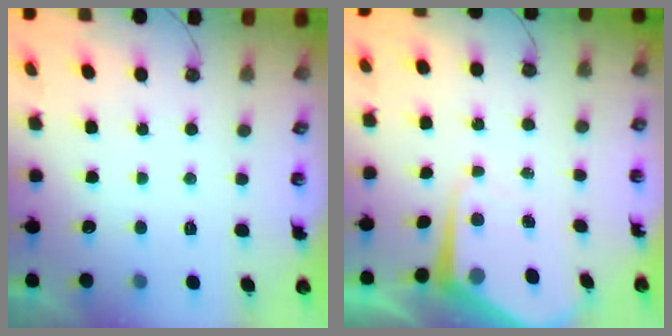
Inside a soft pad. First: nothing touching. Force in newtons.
{"total": 6.4, "press": 6.4, "slide": 0.4}